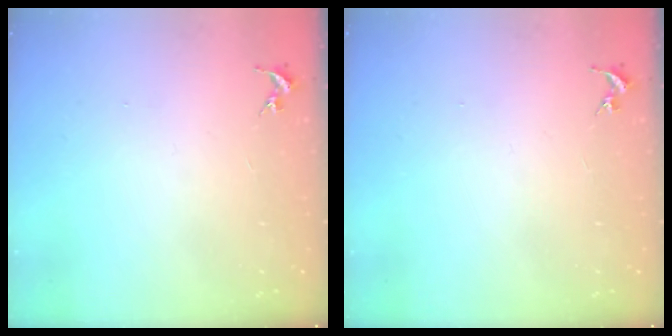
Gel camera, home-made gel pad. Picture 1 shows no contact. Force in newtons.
{"total": 0.0}